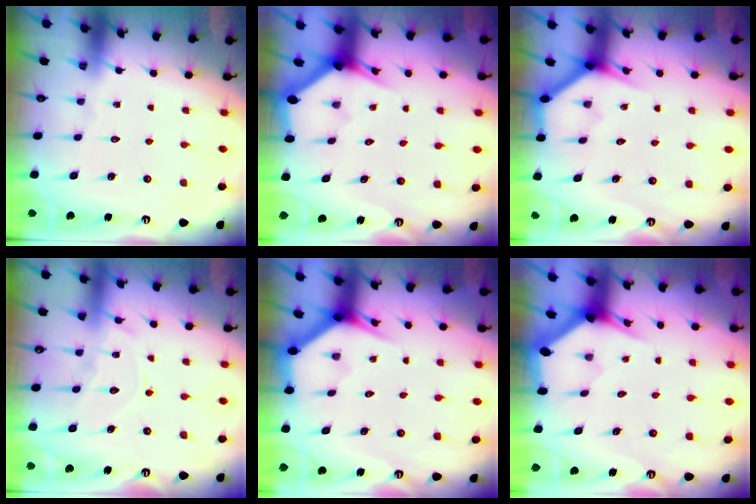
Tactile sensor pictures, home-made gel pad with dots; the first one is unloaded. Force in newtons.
{"total": 3.1, "press": 3.1, "slide": 0.1}
{"total": 3.7, "press": 3.7, "slide": 0.3}
{"total": 10.1, "press": 10.1, "slide": 1.0}
{"total": 3.4, "press": 3.4, "slide": 0.3}
{"total": 3.0, "press": 3.0, "slide": 0.1}